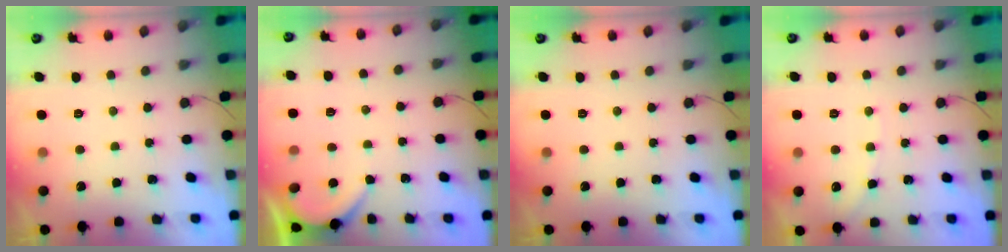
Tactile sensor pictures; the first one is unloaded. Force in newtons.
{"total": 1.3, "press": 1.3, "slide": 0.2}
{"total": 0.0}
{"total": 4.0, "press": 3.9, "slide": 0.6}